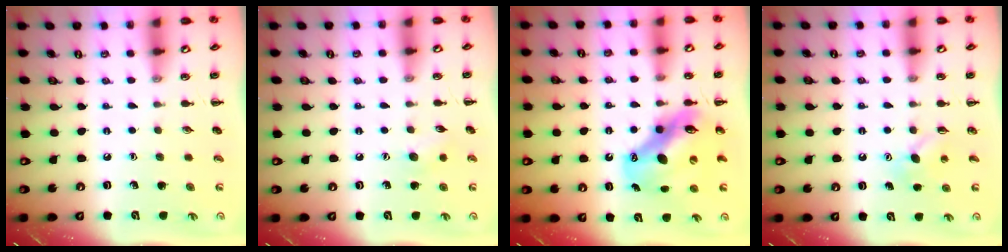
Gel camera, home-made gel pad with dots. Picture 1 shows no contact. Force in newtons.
{"total": 5.9, "press": 5.7, "slide": 1.5}
{"total": 13.5, "press": 13.1, "slide": 3.5}
{"total": 4.2, "press": 4.0, "slide": 1.2}